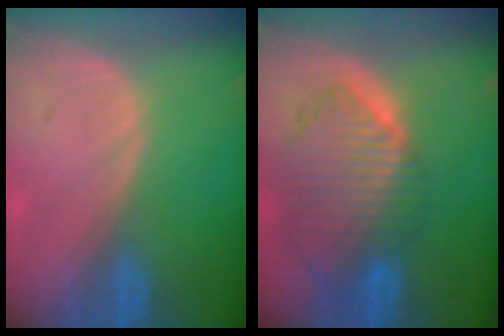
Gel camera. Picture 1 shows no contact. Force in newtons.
{"total": 10.2, "press": 8.8, "slide": 5.1}